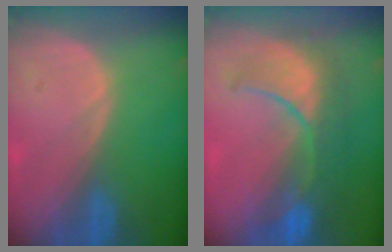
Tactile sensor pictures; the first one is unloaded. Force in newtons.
{"total": 10.3, "press": 9.0, "slide": 5.1}